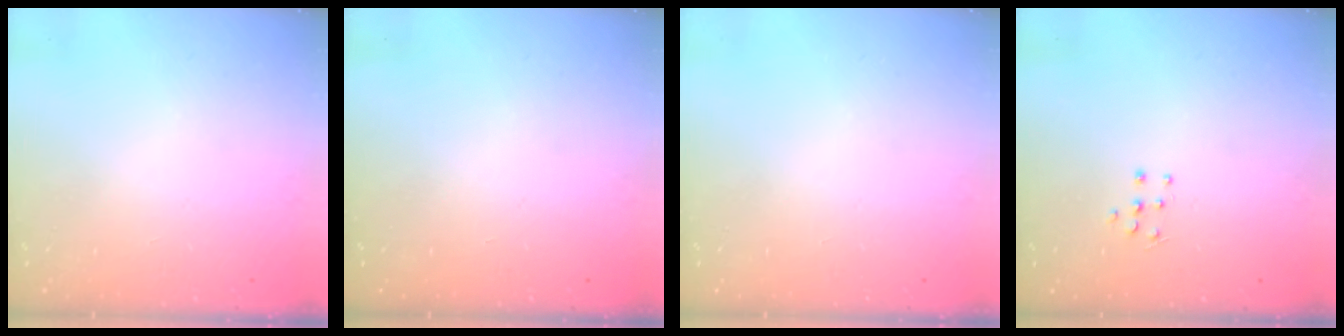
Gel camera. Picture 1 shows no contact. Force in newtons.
{"total": 0.0}
{"total": 0.0}
{"total": 5.0, "press": 4.9, "slide": 0.5}